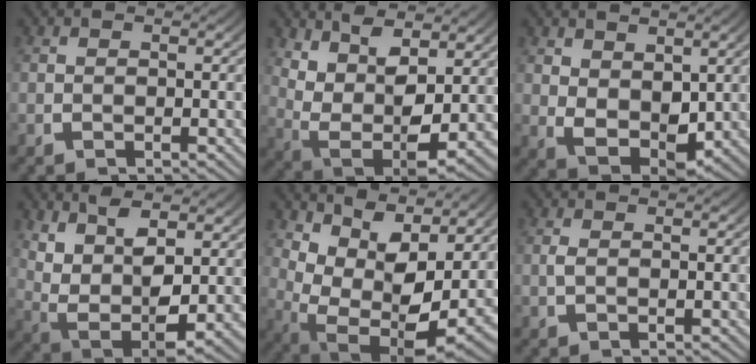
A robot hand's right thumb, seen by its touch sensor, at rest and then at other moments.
{"total": 12.2, "force": [-0.4, 8.0, 9.2], "torque": [-0.214, -0.074, 0.030]}
{"total": 6.2, "force": [0.0, 4.3, 4.6], "torque": [-0.097, -0.039, 0.021]}
{"total": 12.0, "force": [-0.4, 7.7, 9.2], "torque": [-0.213, -0.069, 0.030]}
{"total": 13.2, "force": [0.0, 8.2, 10.4], "torque": [-0.228, -0.077, 0.040]}
{"total": 0.6, "force": [0.0, 0.1, 0.6], "torque": [-0.018, -0.003, 0.003]}